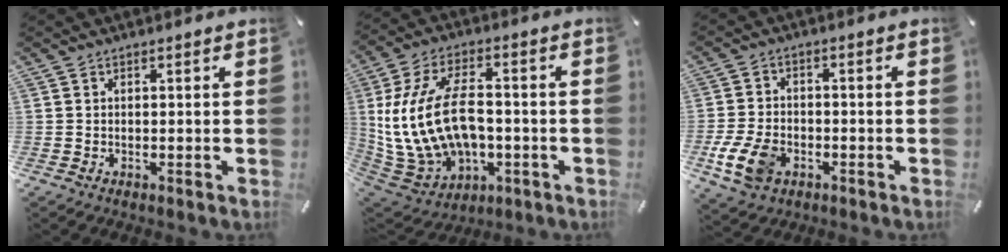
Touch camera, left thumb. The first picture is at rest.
{"total": 19.3, "force": [-0.4, 13.0, 14.3], "torque": [-0.306, 0.002, -0.001]}
{"total": 9.4, "force": [-3.6, 6.4, 5.8], "torque": [-0.122, 0.007, -0.065]}